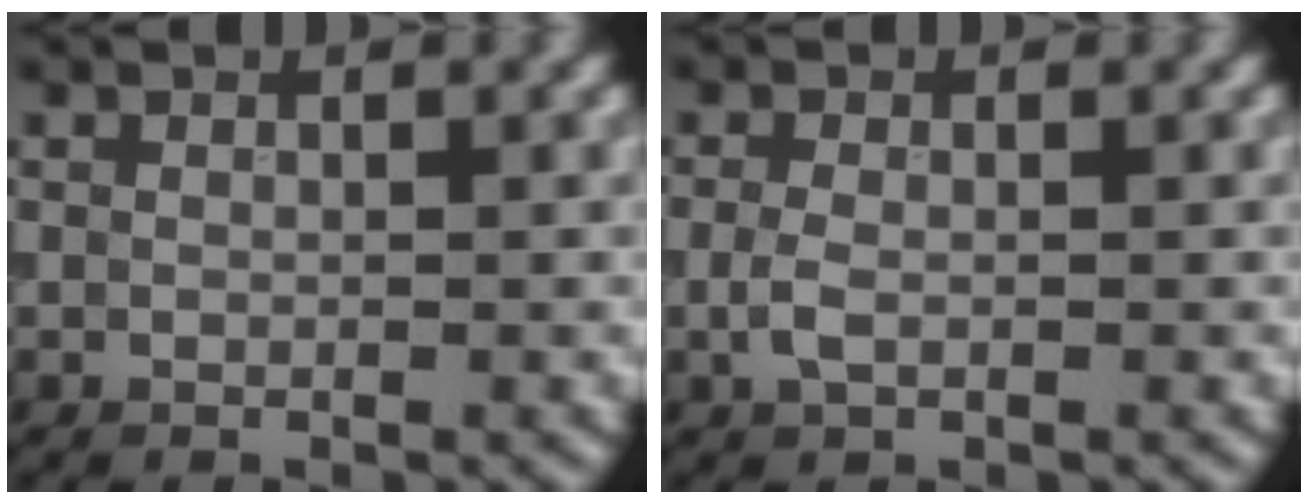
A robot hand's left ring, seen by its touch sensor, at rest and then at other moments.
{"total": 1.6, "force": [-0.4, 0.9, 1.2], "torque": [-0.033, 0.000, -0.011]}